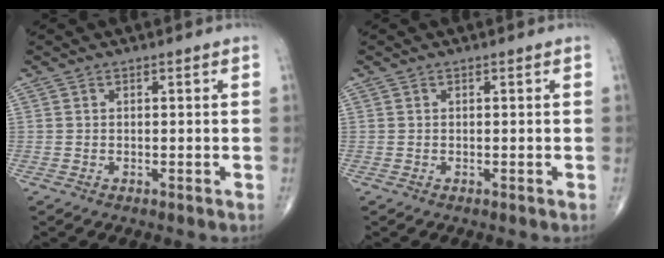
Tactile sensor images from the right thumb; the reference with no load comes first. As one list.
[{"total": 0.0}]